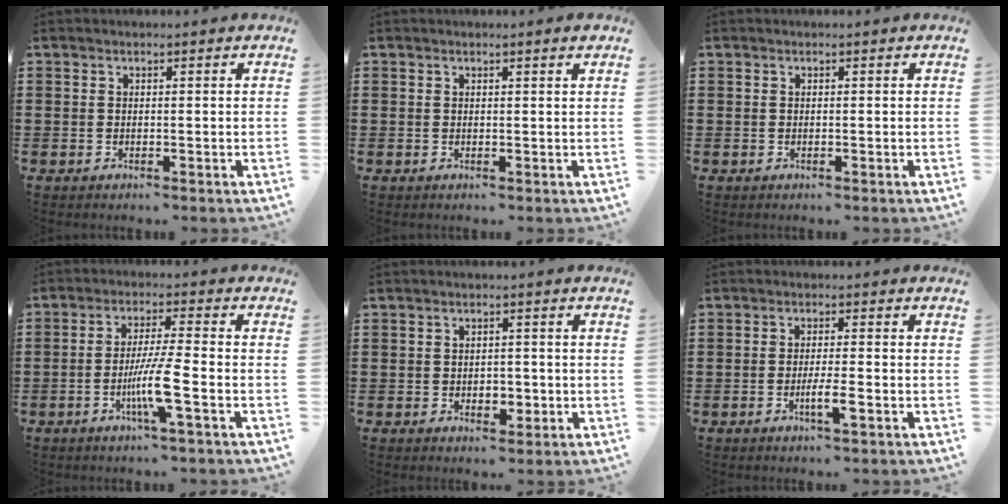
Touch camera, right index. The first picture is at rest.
{"total": 0.6, "force": [0.4, -0.1, 0.5], "torque": [-0.008, -0.001, 0.006]}
{"total": 0.0}
{"total": 7.2, "force": [-2.7, 0.0, 6.7], "torque": [-0.131, -0.016, -0.053]}
{"total": 2.6, "force": [-0.7, 1.8, 1.7], "torque": [-0.036, 0.004, -0.016]}
{"total": 3.7, "force": [-1.6, 0.3, 3.3], "torque": [-0.056, -0.002, -0.028]}